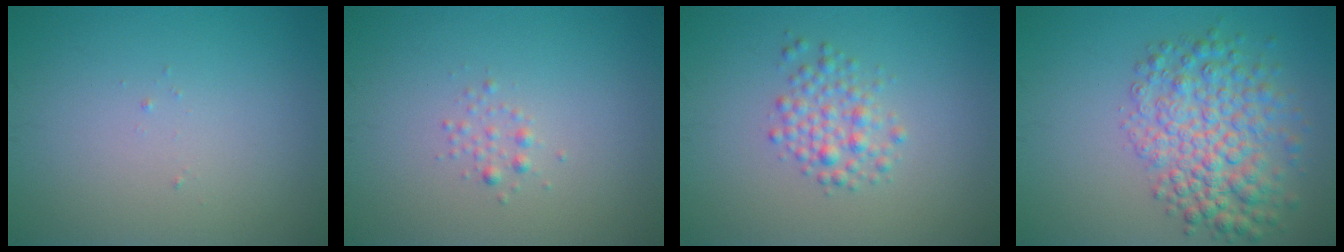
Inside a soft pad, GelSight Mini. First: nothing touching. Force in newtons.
{"total": 0.9, "press": 0.9, "slide": 0.0}
{"total": 2.4, "press": 2.4, "slide": 0.1}
{"total": 6.3, "press": 6.2, "slide": 0.2}